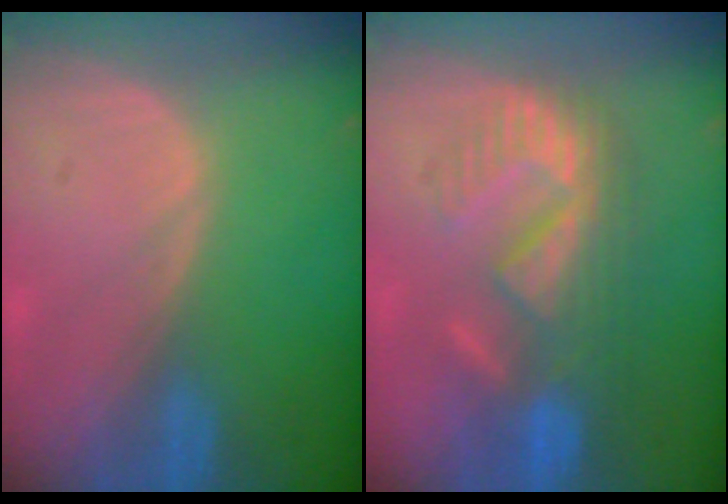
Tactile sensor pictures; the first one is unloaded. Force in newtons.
{"total": 9.0, "press": 8.7, "slide": 2.2}